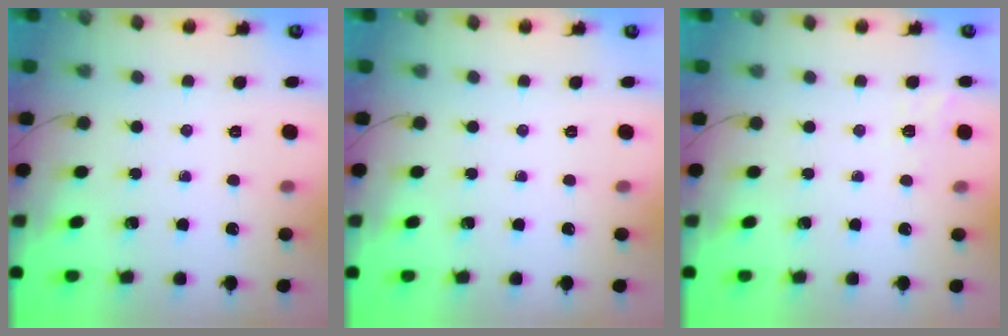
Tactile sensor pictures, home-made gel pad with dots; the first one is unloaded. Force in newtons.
{"total": 0.0}
{"total": 6.4, "press": 6.0, "slide": 2.1}